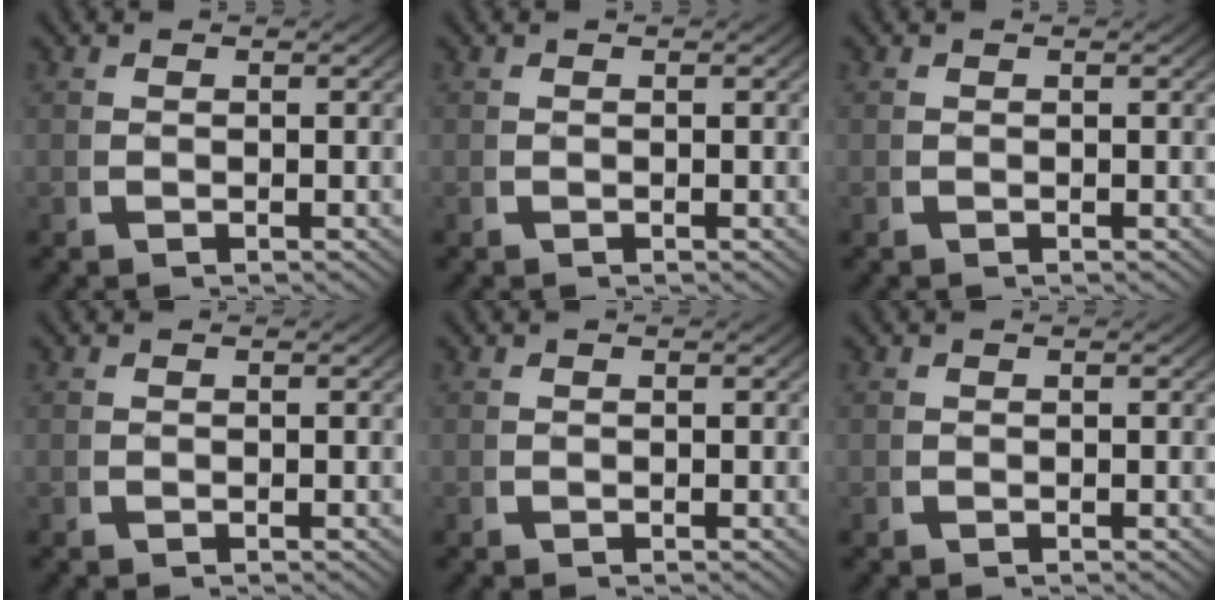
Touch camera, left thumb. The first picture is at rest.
{"total": 0.0}
{"total": 0.0}
{"total": 0.0}
{"total": 0.0}
{"total": 0.0}